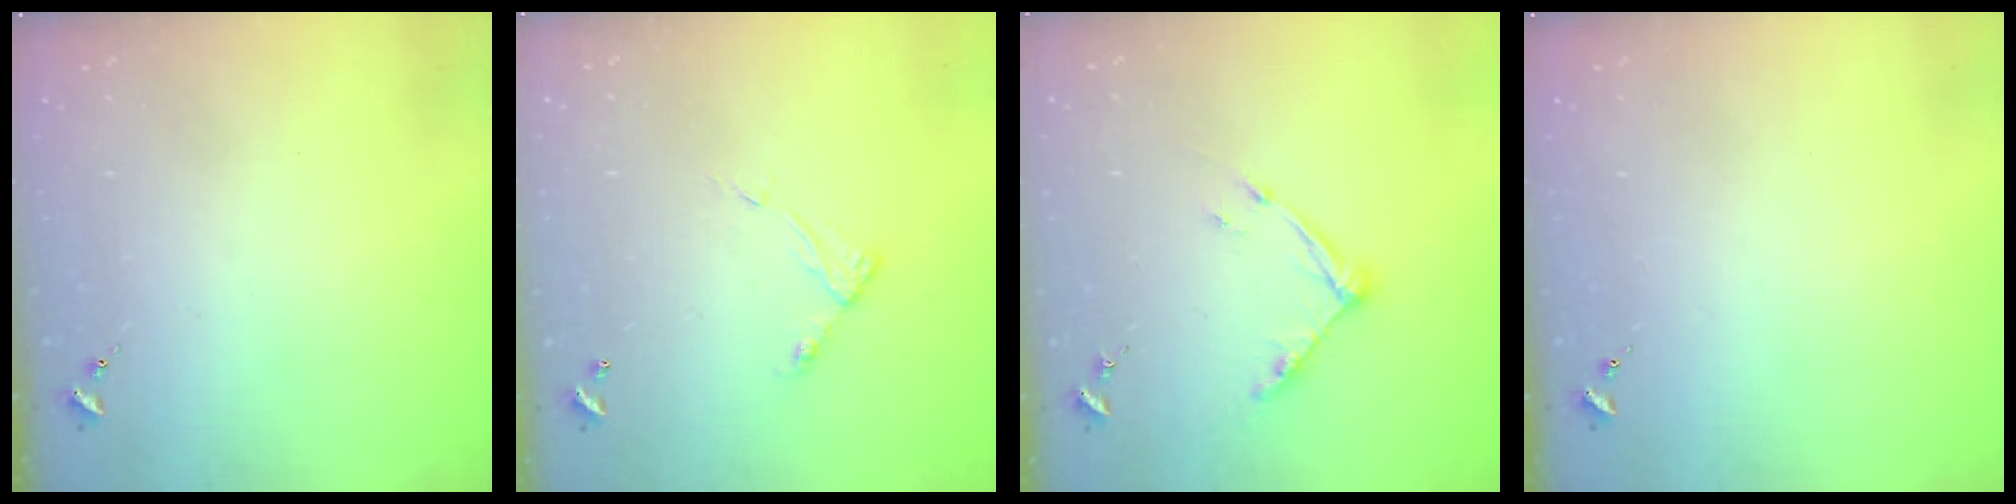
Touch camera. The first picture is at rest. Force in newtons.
{"total": 6.4, "press": 6.4, "slide": 0.6}
{"total": 9.0, "press": 9.0, "slide": 0.7}
{"total": 0.0}